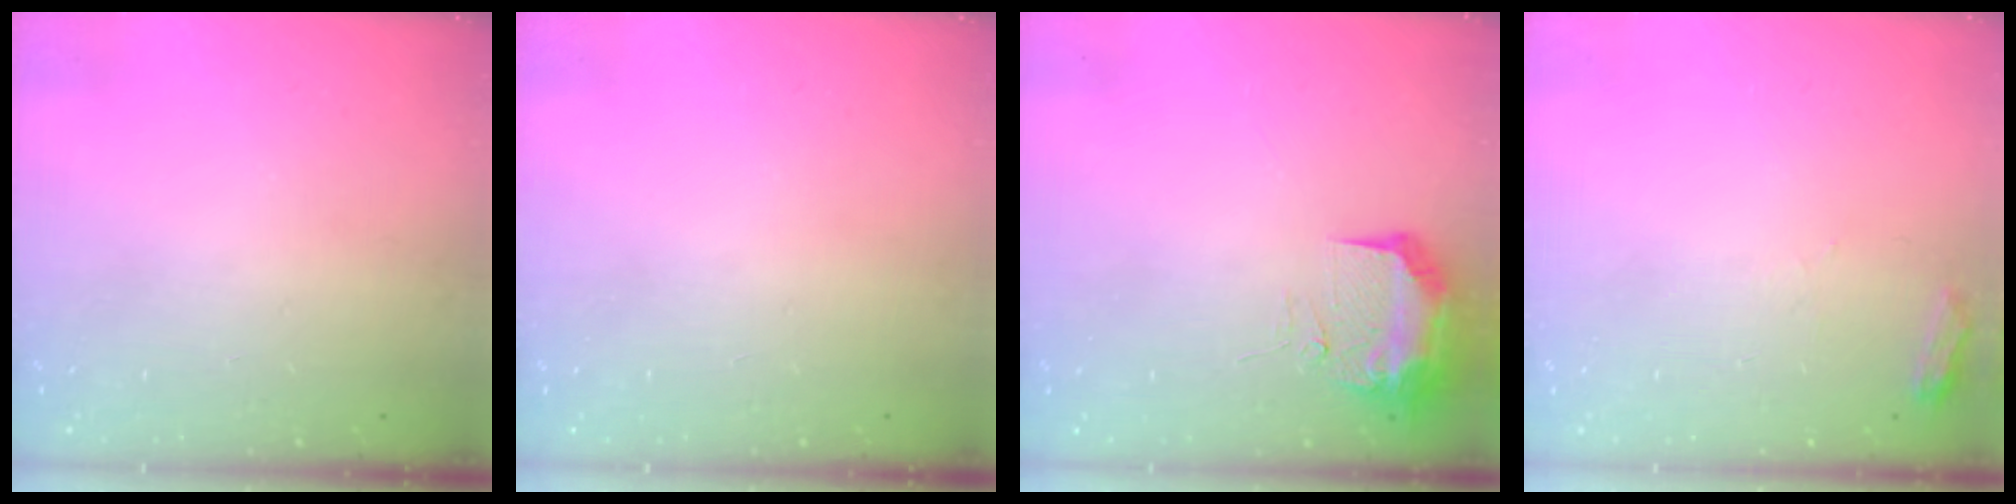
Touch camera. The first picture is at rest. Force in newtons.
{"total": 0.0}
{"total": 9.5, "press": 9.4, "slide": 1.4}
{"total": 4.2, "press": 4.2, "slide": 0.5}